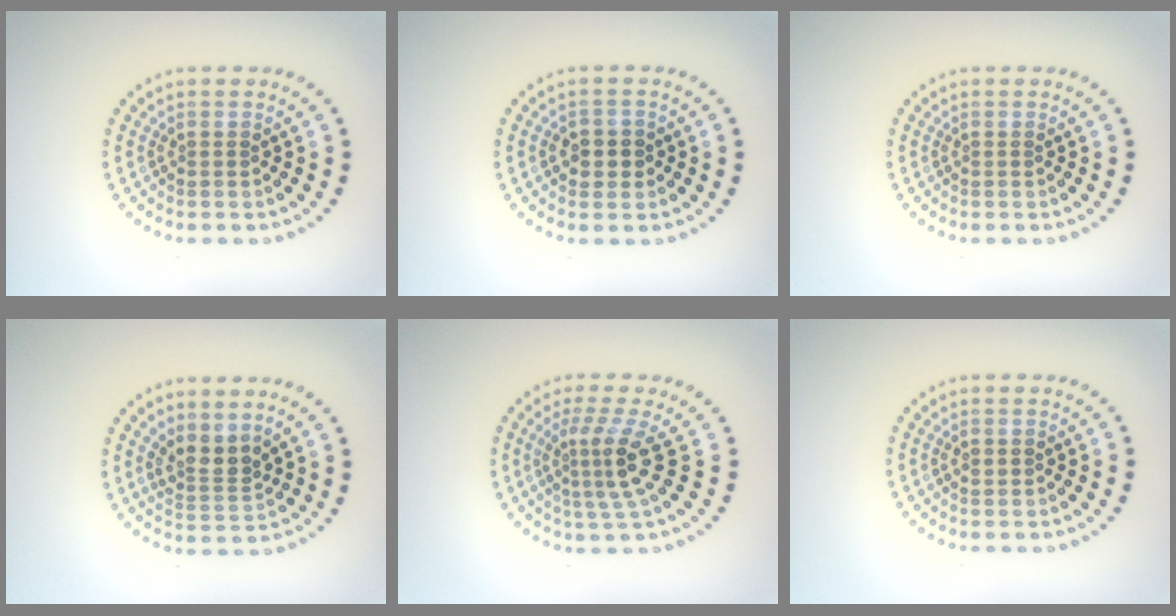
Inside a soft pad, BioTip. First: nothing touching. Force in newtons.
{"total": 2.3, "press": 2.2, "slide": 0.5}
{"total": 0.0}
{"total": 2.6, "press": 2.0, "slide": 1.6}
{"total": 3.7, "press": 2.6, "slide": 2.6}
{"total": 1.0, "press": 1.0, "slide": 0.1}